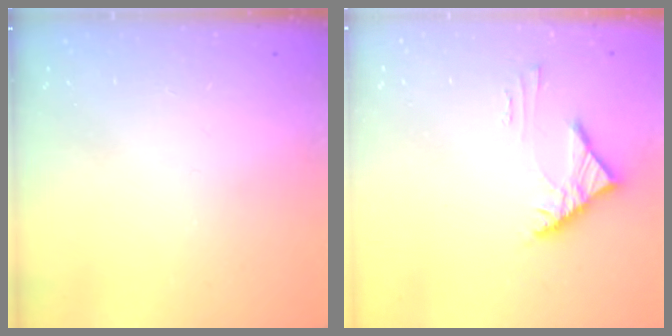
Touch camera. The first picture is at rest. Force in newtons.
{"total": 4.0, "press": 3.9, "slide": 0.9}